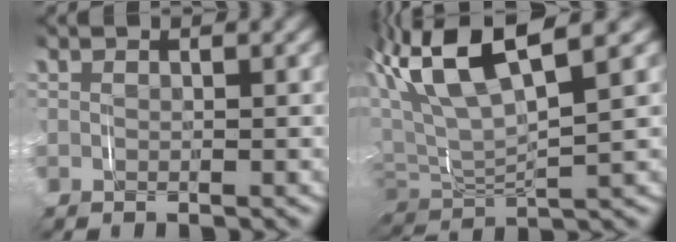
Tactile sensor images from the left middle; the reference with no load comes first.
{"total": 8.6, "force": [3.2, 4.5, 6.5], "torque": [-0.151, 0.008, 0.052]}